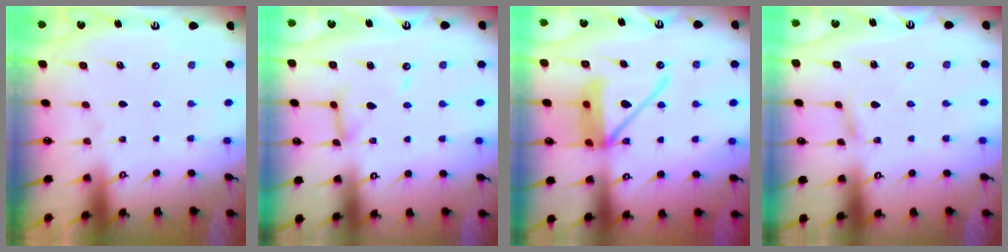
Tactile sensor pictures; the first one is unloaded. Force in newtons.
{"total": 10.3, "press": 10.3, "slide": 0.9}
{"total": 15.6, "press": 15.5, "slide": 2.0}
{"total": 2.5, "press": 2.5, "slide": 0.3}